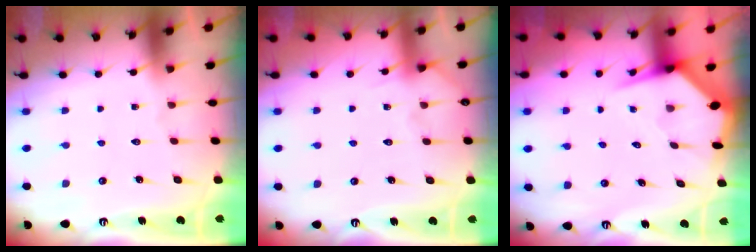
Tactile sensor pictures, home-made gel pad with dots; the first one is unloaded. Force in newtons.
{"total": 3.5, "press": 3.4, "slide": 0.4}
{"total": 3.4, "press": 3.4, "slide": 0.5}